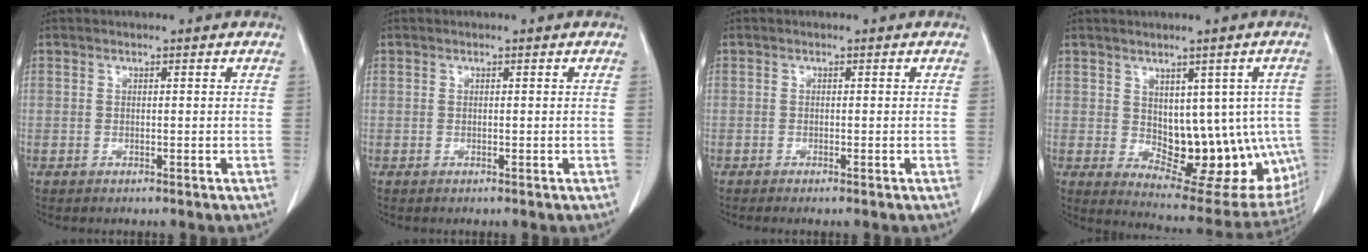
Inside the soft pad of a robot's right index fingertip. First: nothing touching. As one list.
[{"total": 0.0}, {"total": 0.6, "force": [-0.5, -0.1, 0.4], "torque": [-0.011, -0.001, -0.009]}, {"total": 15.2, "force": [-0.8, 8.2, 12.8], "torque": [-0.138, 0.007, 0.015]}]